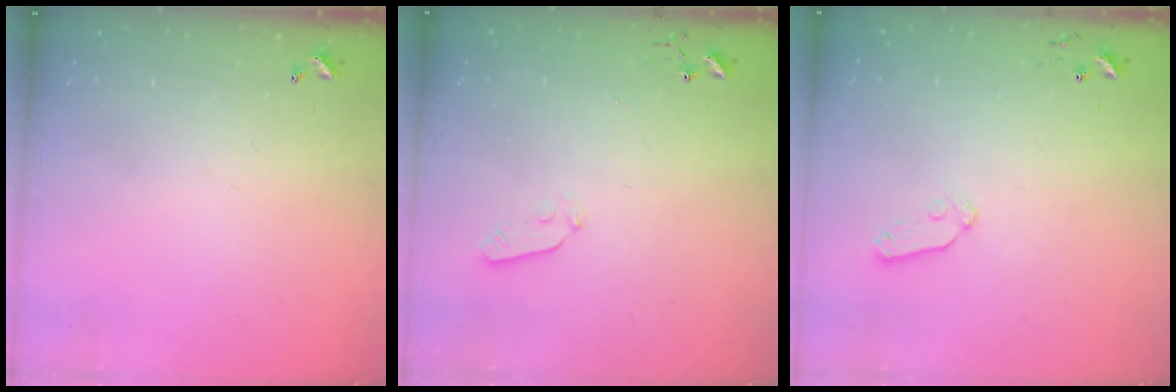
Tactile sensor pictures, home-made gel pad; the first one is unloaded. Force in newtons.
{"total": 3.7, "press": 3.6, "slide": 0.4}
{"total": 6.8, "press": 6.7, "slide": 0.8}